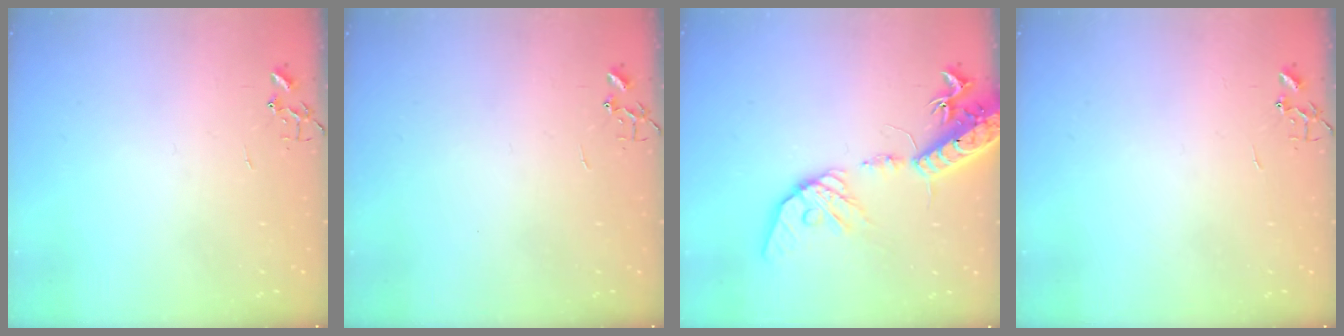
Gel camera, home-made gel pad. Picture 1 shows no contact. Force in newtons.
{"total": 0.0}
{"total": 18.0, "press": 17.7, "slide": 3.3}
{"total": 0.0}